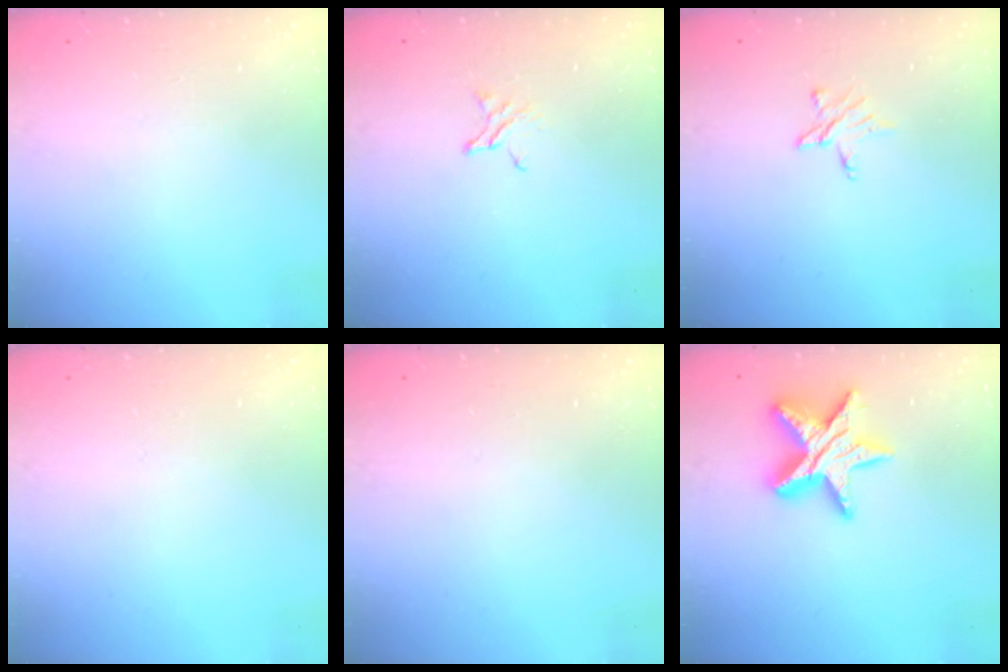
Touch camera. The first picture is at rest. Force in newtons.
{"total": 2.0, "press": 2.0, "slide": 0.1}
{"total": 5.8, "press": 5.8, "slide": 0.3}
{"total": 0.0}
{"total": 0.0}
{"total": 15.0, "press": 14.9, "slide": 1.3}